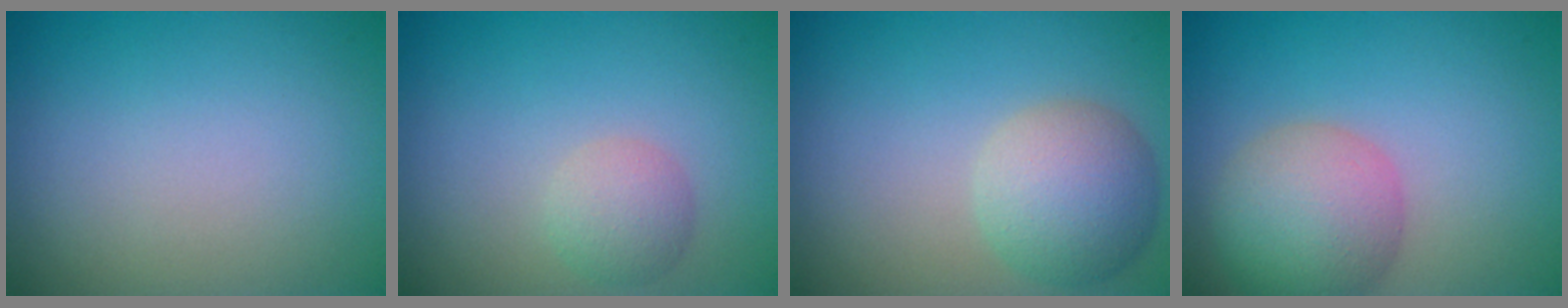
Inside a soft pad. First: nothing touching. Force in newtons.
{"total": 2.2, "press": 2.2, "slide": 0.1}
{"total": 4.7, "press": 4.7, "slide": 0.1}
{"total": 5.6, "press": 5.6, "slide": 0.2}